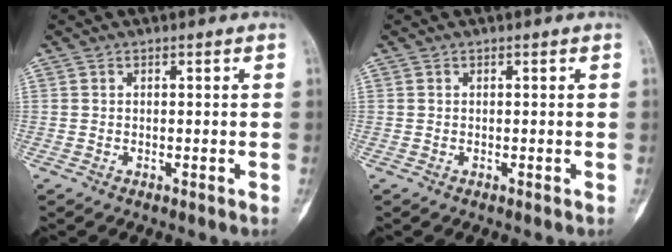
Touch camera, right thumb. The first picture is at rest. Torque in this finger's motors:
{"motor_torque": [0.22, 0.11, 0.06, -0.02, 0.03]}